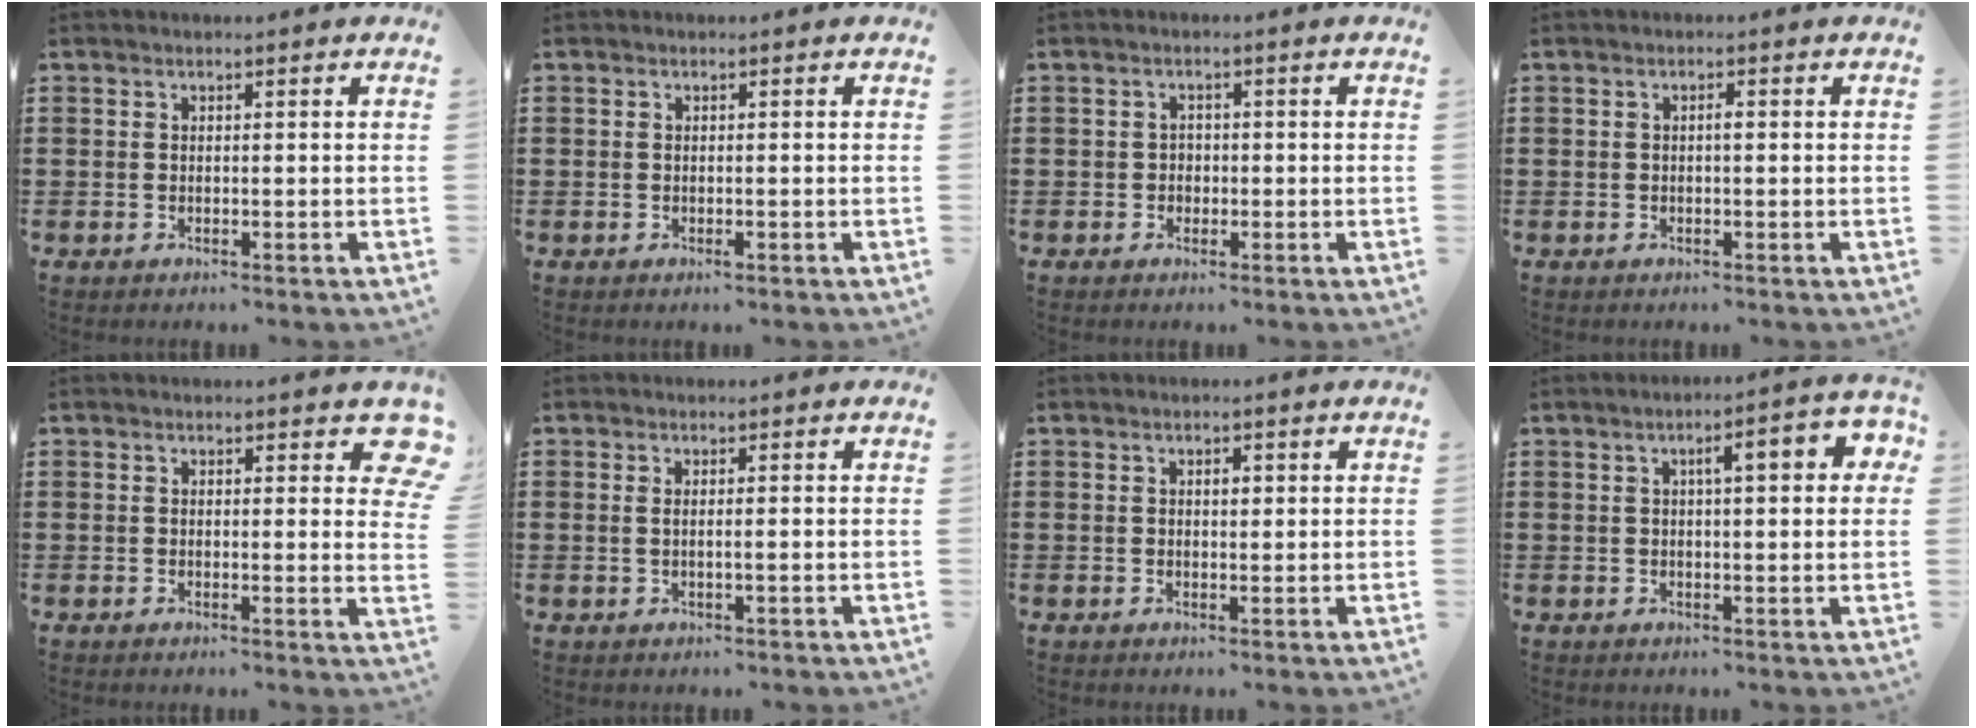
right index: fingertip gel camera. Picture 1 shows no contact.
{"total": 0.7, "force": [-0.2, 0.1, 0.7], "torque": [-0.014, -0.006, -0.002]}
{"total": 1.4, "force": [-0.4, 1.2, 0.5], "torque": [-0.013, 0.002, -0.010]}
{"total": 0.9, "force": [-0.1, 0.2, 0.8], "torque": [-0.016, -0.003, 0.000]}
{"total": 2.5, "force": [1.6, 1.1, 1.6], "torque": [-0.005, -0.004, 0.022]}
{"total": 1.1, "force": [-0.1, 0.0, 1.1], "torque": [-0.020, -0.004, -0.001]}
{"total": 1.3, "force": [0.4, 0.6, 1.0], "torque": [-0.013, 0.002, 0.004]}
{"total": 5.2, "force": [1.2, 1.3, 4.9], "torque": [-0.071, 0.001, 0.011]}